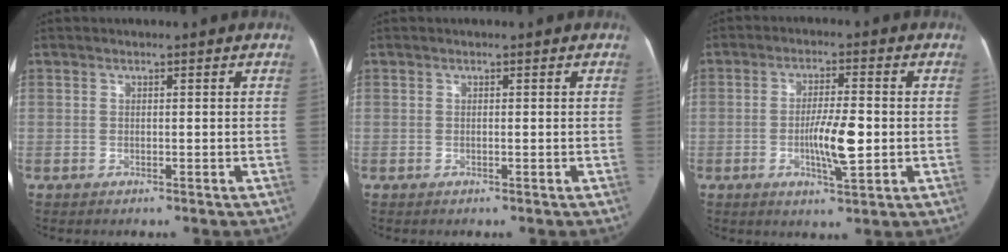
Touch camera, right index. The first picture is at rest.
{"total": 0.0}
{"total": 7.7, "force": [-1.2, 1.5, 7.5], "torque": [-0.135, -0.001, -0.020]}